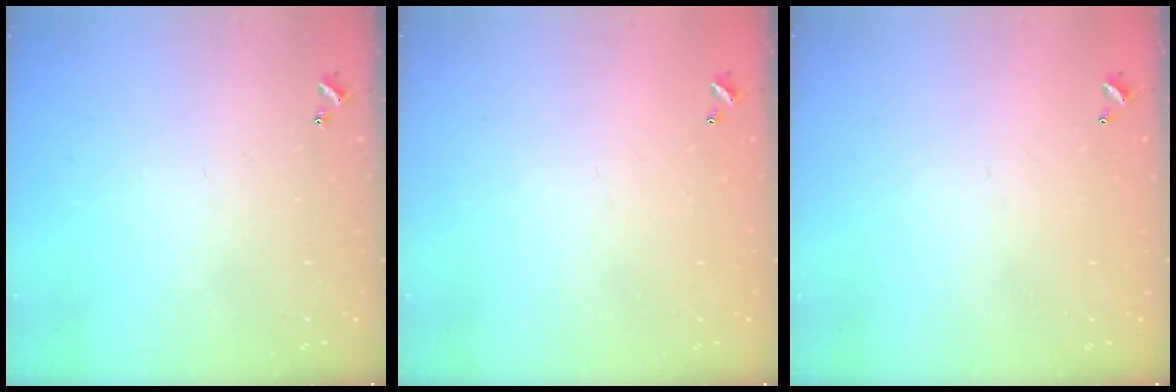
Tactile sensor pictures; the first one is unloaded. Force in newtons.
{"total": 2.8, "press": 2.8, "slide": 0.1}
{"total": 2.8, "press": 2.8, "slide": 0.1}